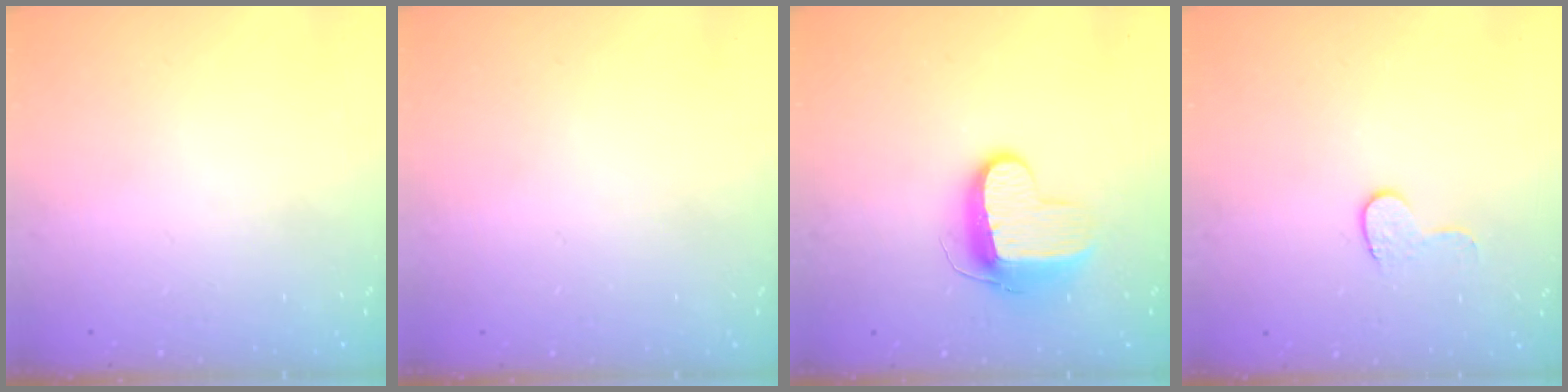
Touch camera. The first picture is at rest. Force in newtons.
{"total": 0.6, "press": 0.6, "slide": 0.2}
{"total": 10.3, "press": 10.3, "slide": 1.0}
{"total": 5.4, "press": 5.4, "slide": 0.5}